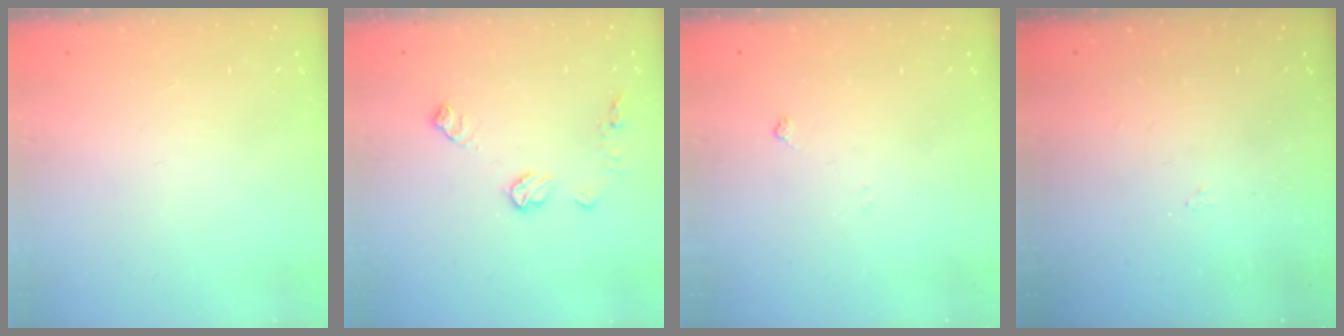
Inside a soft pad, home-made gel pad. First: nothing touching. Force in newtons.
{"total": 9.0, "press": 9.0, "slide": 0.4}
{"total": 4.3, "press": 4.2, "slide": 0.7}
{"total": 2.9, "press": 2.8, "slide": 0.4}